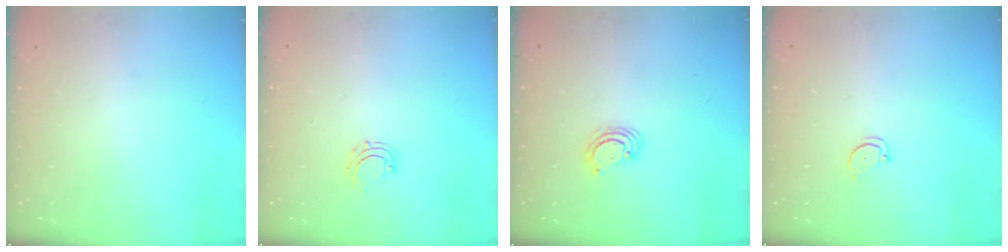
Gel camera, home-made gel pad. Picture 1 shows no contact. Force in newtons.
{"total": 4.9, "press": 4.8, "slide": 0.4}
{"total": 2.5, "press": 2.5, "slide": 0.3}
{"total": 2.0, "press": 2.0, "slide": 0.2}